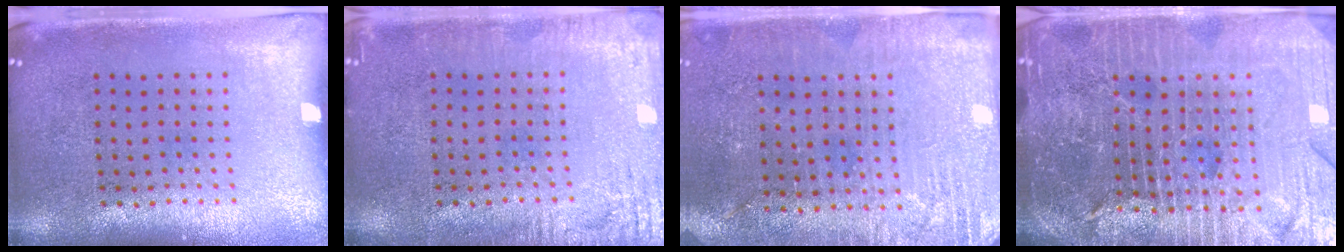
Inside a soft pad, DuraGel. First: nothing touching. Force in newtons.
{"total": 3.0, "press": 3.0, "slide": 0.2}
{"total": 2.8, "press": 2.7, "slide": 0.6}
{"total": 6.1, "press": 5.4, "slide": 2.8}